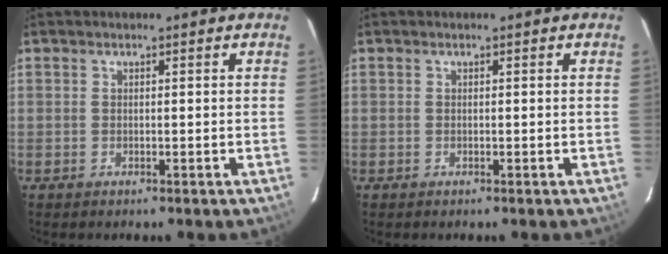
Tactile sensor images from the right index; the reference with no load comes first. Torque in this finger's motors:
{"motor_torque": [0.00, 0.00, 0.00, 0.01]}